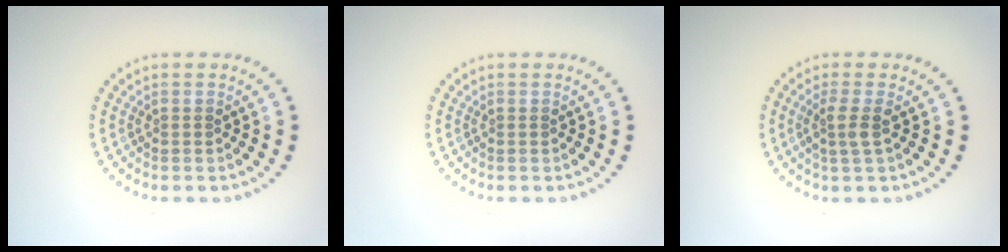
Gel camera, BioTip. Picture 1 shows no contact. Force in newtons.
{"total": 0.0}
{"total": 1.9, "press": 1.5, "slide": 1.1}